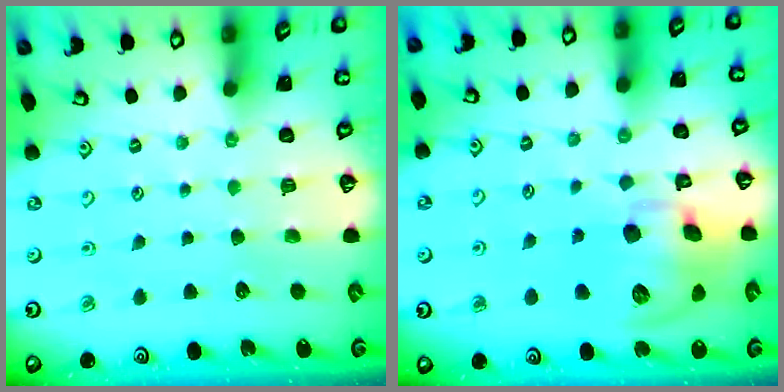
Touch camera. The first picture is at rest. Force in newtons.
{"total": 17.5, "press": 17.3, "slide": 2.6}